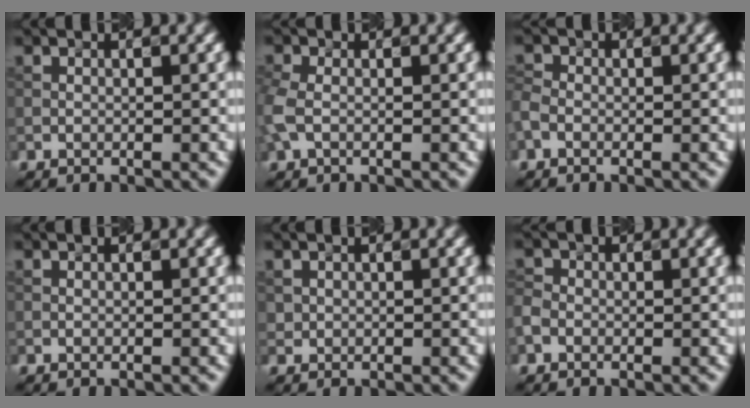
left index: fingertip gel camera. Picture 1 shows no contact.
{"total": 2.5, "force": [-0.2, 1.6, 1.9], "torque": [-0.060, 0.003, -0.011]}
{"total": 1.4, "force": [-0.6, 1.1, 0.7], "torque": [-0.022, 0.002, -0.020]}
{"total": 0.0}
{"total": 0.7, "force": [0.3, 0.7, -0.1], "torque": [0.003, 0.001, 0.005]}
{"total": 1.3, "force": [-0.5, 1.1, 0.4], "torque": [-0.009, 0.004, -0.017]}